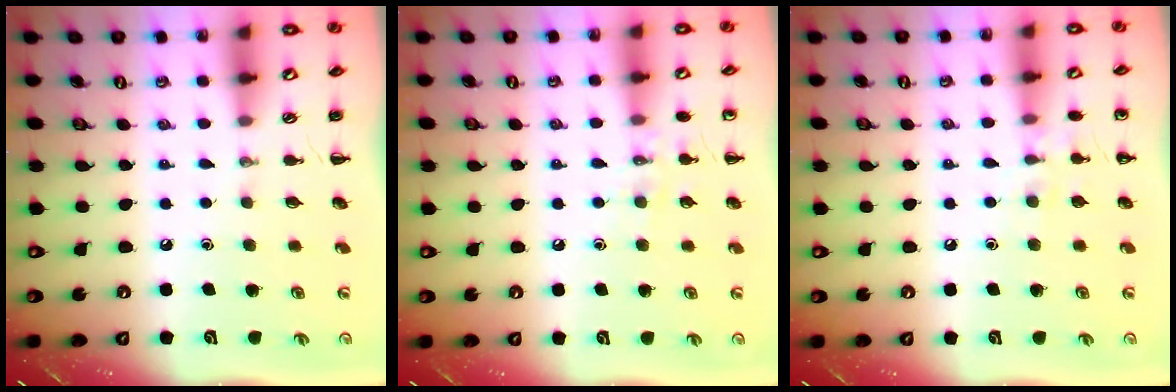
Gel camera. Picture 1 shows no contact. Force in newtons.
{"total": 7.1, "press": 6.9, "slide": 1.7}
{"total": 7.1, "press": 6.9, "slide": 1.9}